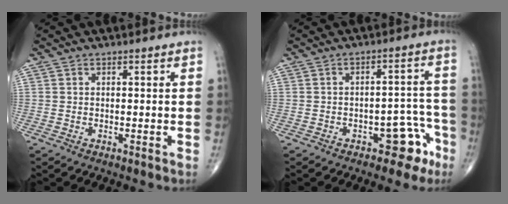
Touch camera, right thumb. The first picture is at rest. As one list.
[{"total": 7.3, "force": [-4.3, 3.9, 4.4], "torque": [-0.021, 0.049, -0.053]}]